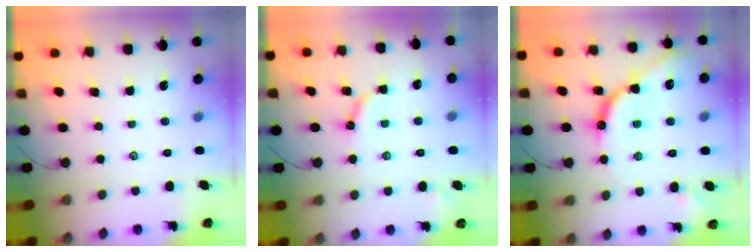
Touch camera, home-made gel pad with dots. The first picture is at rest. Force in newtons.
{"total": 5.8, "press": 5.8, "slide": 0.6}
{"total": 12.4, "press": 12.4, "slide": 0.9}